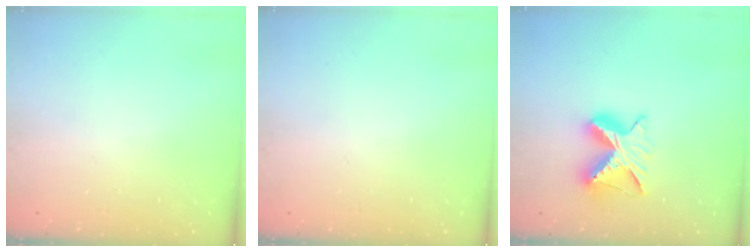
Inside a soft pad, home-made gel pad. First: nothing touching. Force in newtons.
{"total": 0.0}
{"total": 9.3, "press": 9.3, "slide": 0.9}